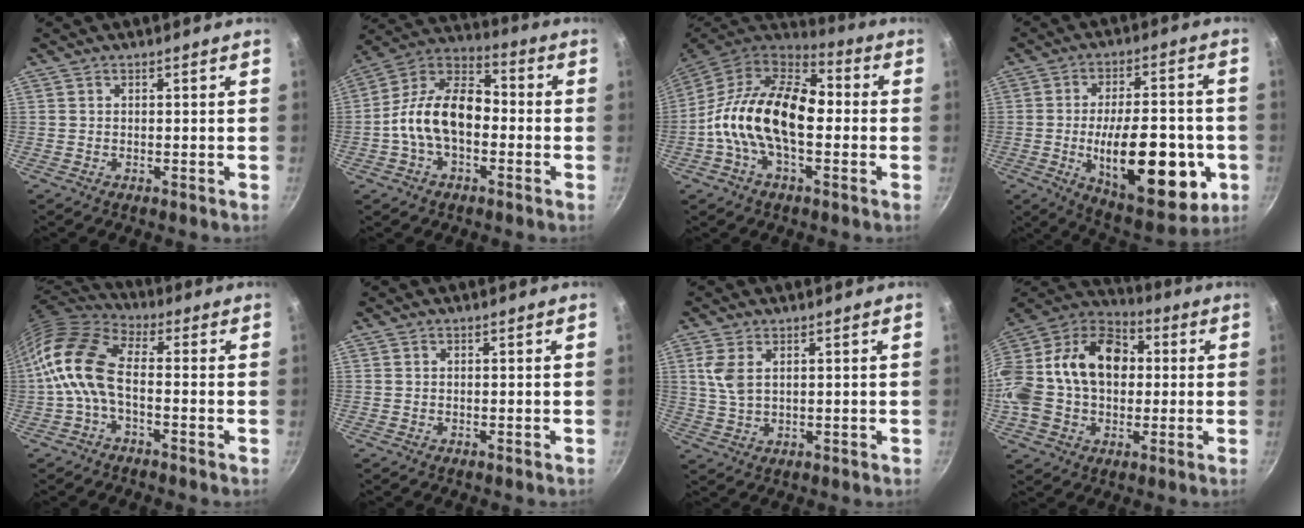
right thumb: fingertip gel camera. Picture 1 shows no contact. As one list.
[{"total": 15.0, "force": [-2.5, 9.4, 11.5], "torque": [-0.173, 0.049, -0.067]}, {"total": 20.2, "force": [-1.4, 11.6, 16.5], "torque": [-0.267, 0.039, -0.048]}, {"total": 23.5, "force": [-5.1, 10.5, 20.4], "torque": [-0.267, 0.006, -0.061]}, {"total": 11.5, "force": [-2.1, 6.3, 9.4], "torque": [-0.185, 0.035, -0.059]}, {"total": 0.0}, {"total": 5.1, "force": [1.8, 2.8, 3.8], "torque": [-0.078, -0.006, 0.039]}, {"total": 24.9, "force": [1.6, 18.0, 17.1], "torque": [-0.305, 0.053, 0.016]}]